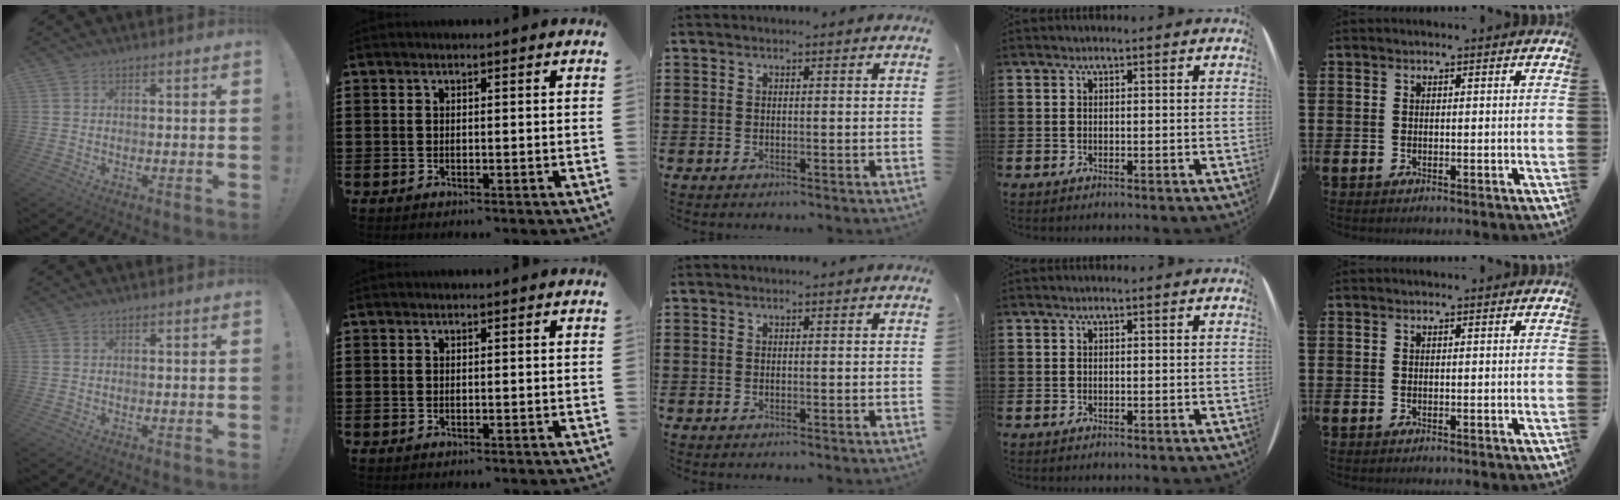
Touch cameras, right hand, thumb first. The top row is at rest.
{}